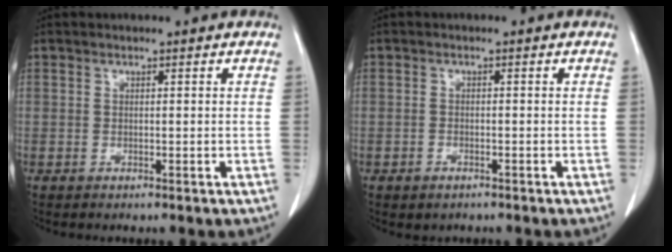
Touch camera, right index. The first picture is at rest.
{"total": 1.3, "force": [-0.8, 0.9, 0.5], "torque": [-0.012, 0.001, -0.006]}